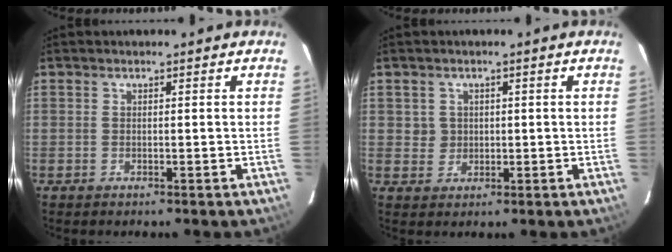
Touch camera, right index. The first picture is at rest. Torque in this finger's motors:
{"motor_torque": [-0.10, 0.04, -0.01, 0.00]}